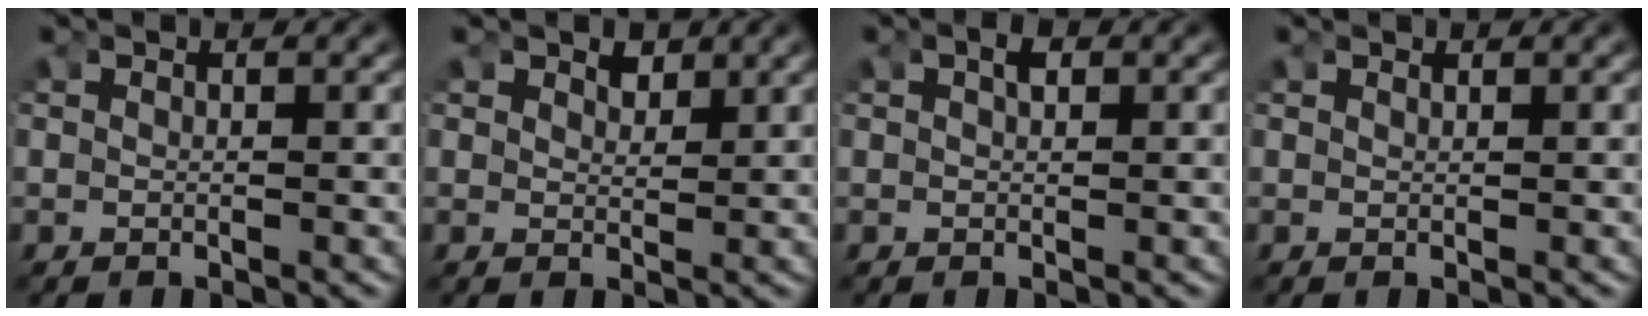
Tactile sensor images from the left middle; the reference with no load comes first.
{"total": 1.2, "force": [1.1, 0.3, 0.4], "torque": [-0.008, -0.011, 0.025]}
{"total": 0.9, "force": [0.4, 0.3, 0.7], "torque": [-0.013, 0.003, 0.008]}
{"total": 0.5, "force": [0.5, -0.3, 0.0], "torque": [0.002, -0.002, 0.009]}